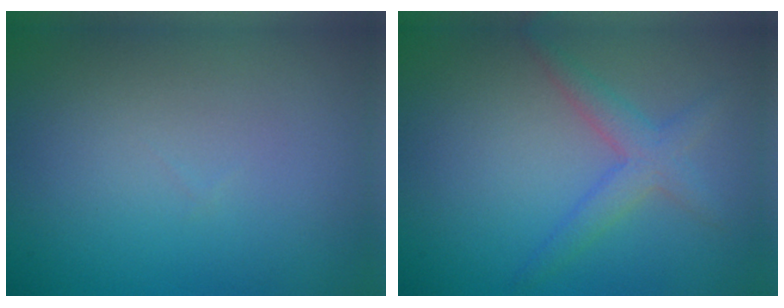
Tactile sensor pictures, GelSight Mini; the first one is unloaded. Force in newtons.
{"total": 2.6, "press": 2.6, "slide": 0.1}